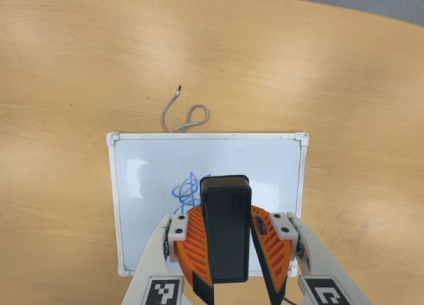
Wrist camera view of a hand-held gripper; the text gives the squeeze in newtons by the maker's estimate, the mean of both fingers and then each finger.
{"total": 8.7, "left": 8.8, "right": 8.5}